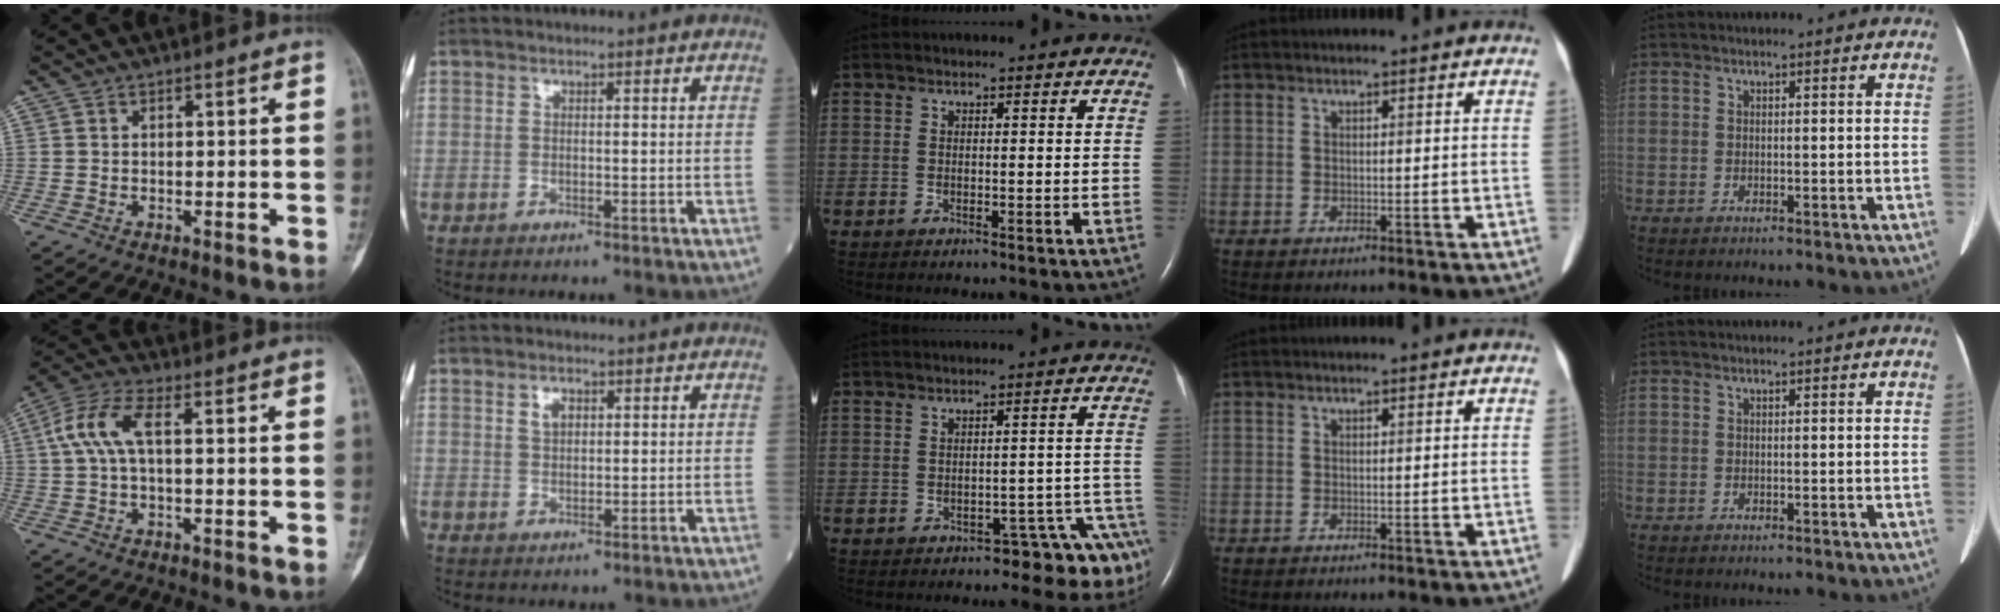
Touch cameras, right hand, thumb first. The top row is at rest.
{"thumb": {"total": 7.5, "force": [1.0, 3.0, 6.8], "torque": [-0.163, 0.028, 0.016]}, "index": {"total": 2.2, "force": [0.9, 1.3, 1.5], "torque": [-0.028, 0.004, 0.017]}, "middle": {"total": 7.6, "force": [-6.2, 2.9, 3.3], "torque": [-0.007, 0.027, -0.069]}}